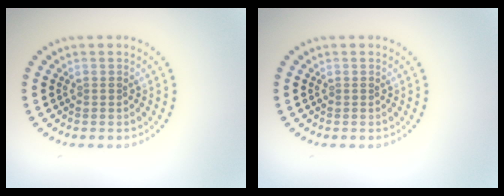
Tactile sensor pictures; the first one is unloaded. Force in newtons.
{"total": 0.0}